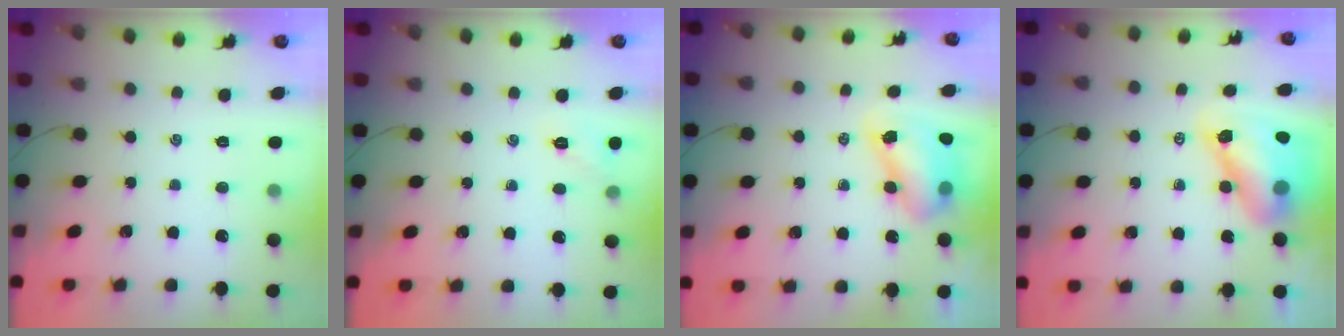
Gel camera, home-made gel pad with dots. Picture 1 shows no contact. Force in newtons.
{"total": 6.0, "press": 5.8, "slide": 1.5}
{"total": 8.2, "press": 8.0, "slide": 2.0}
{"total": 11.3, "press": 10.9, "slide": 2.7}